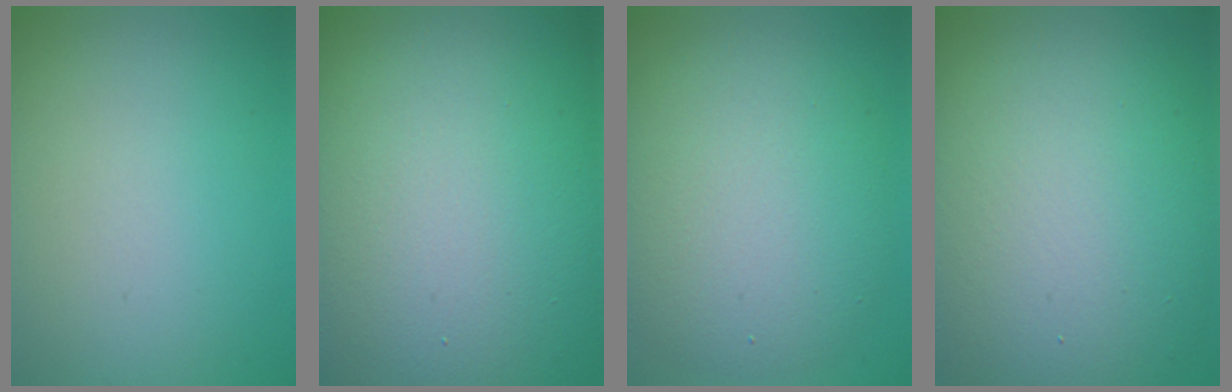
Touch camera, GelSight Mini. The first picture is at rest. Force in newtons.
{"total": 24.8, "press": 24.8, "slide": 1.0}
{"total": 7.8, "press": 7.8, "slide": 0.3}
{"total": 14.1, "press": 14.1, "slide": 0.8}